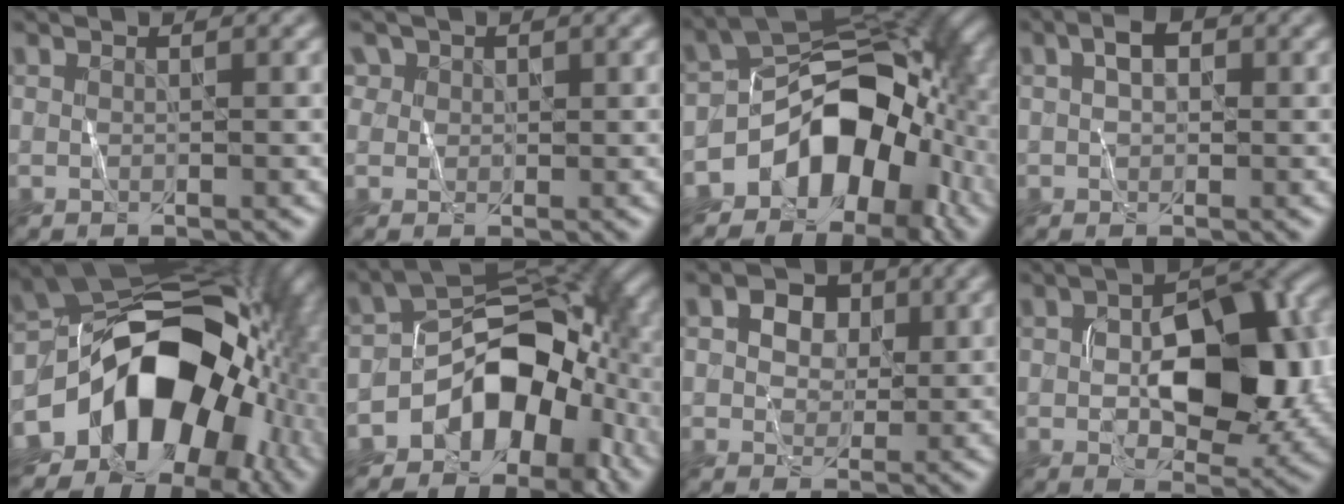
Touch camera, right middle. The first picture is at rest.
{"total": 2.4, "force": [1.1, 2.1, 0.4], "torque": [-0.008, 0.012, 0.010]}
{"total": 10.9, "force": [-4.9, 7.0, 6.8], "torque": [-0.081, 0.009, -0.094]}
{"total": 1.6, "force": [0.6, 1.1, 1.0], "torque": [-0.013, 0.012, 0.006]}
{"total": 15.5, "force": [-4.6, 10.7, 10.3], "torque": [-0.129, 0.000, -0.089]}
{"total": 9.8, "force": [-4.7, 6.3, 5.9], "torque": [-0.067, 0.010, -0.088]}
{"total": 3.2, "force": [1.2, 2.5, 1.6], "torque": [-0.022, 0.014, 0.009]}
{"total": 10.0, "force": [0.4, 5.5, 8.3], "torque": [-0.122, 0.014, 0.010]}